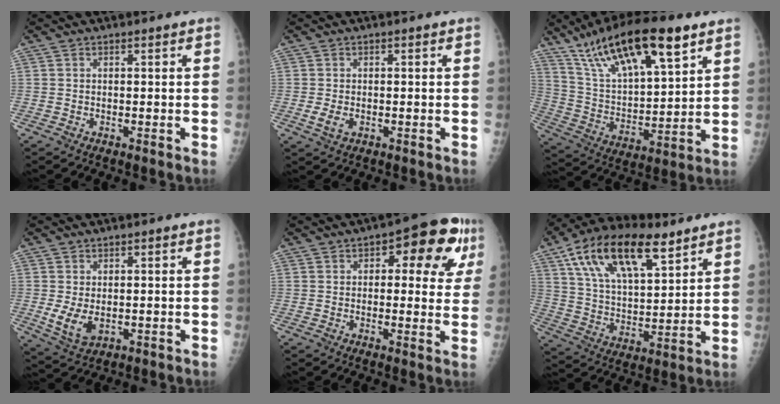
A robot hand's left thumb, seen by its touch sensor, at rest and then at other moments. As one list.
[{"total": 2.6, "force": [-0.7, 1.6, 1.9], "torque": [-0.042, -0.004, -0.011]}, {"total": 22.5, "force": [13.6, 7.4, 16.3], "torque": [-0.264, -0.035, 0.250]}, {"total": 5.4, "force": [-0.5, 3.3, 4.2], "torque": [-0.078, -0.014, 0.003]}, {"total": 12.6, "force": [4.6, 5.8, 10.1], "torque": [-0.080, 0.011, 0.050]}, {"total": 20.8, "force": [11.3, 9.5, 14.6], "torque": [-0.234, -0.025, 0.203]}]